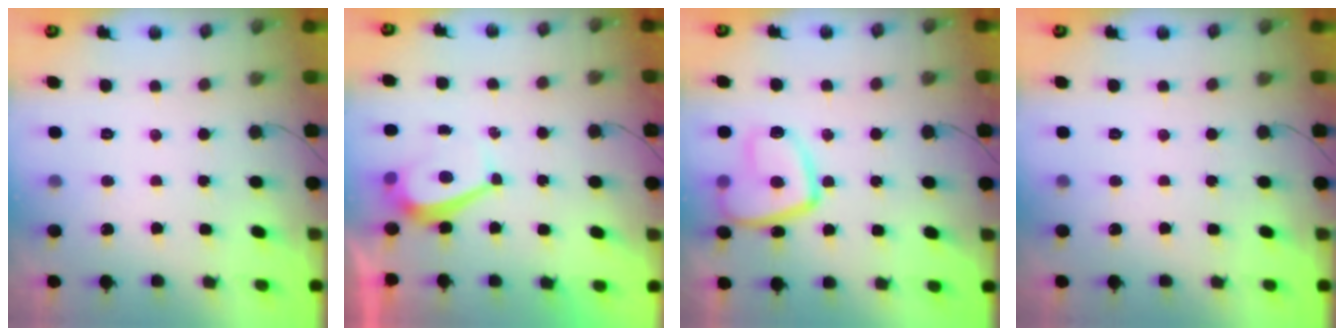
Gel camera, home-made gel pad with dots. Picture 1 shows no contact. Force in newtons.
{"total": 3.8, "press": 3.7, "slide": 0.7}
{"total": 13.3, "press": 13.3, "slide": 1.5}
{"total": 0.0}